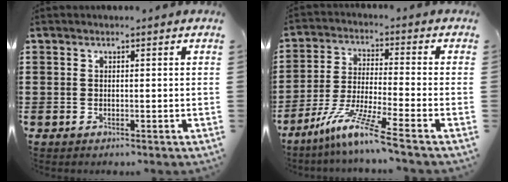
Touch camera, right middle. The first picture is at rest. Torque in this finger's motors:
{"motor_torque": [1.55, -0.59, 0.30, 0.07]}